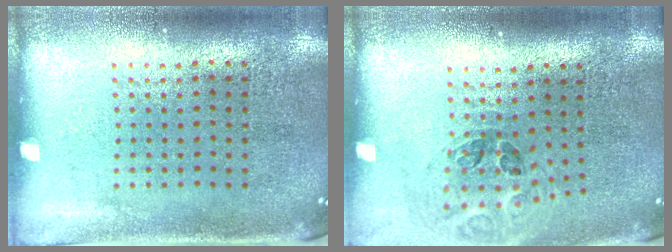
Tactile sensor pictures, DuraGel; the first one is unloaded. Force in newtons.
{"total": 1.2, "press": 1.1, "slide": 0.4}